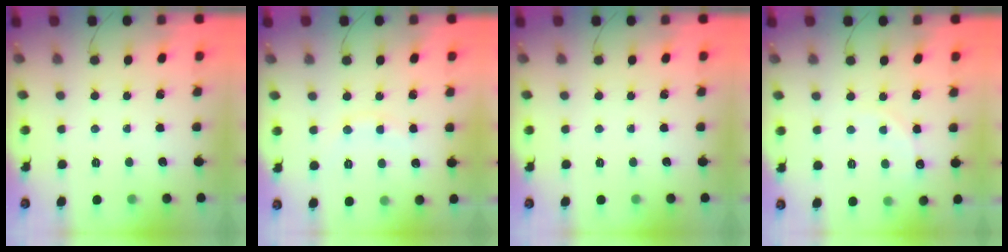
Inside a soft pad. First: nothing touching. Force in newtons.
{"total": 6.8, "press": 6.7, "slide": 1.6}
{"total": 0.0}
{"total": 6.0, "press": 5.9, "slide": 1.4}